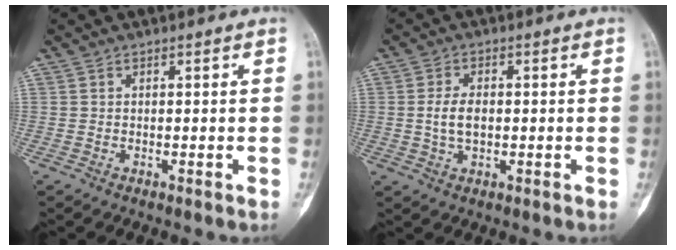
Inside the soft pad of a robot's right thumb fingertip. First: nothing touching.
{"total": 4.5, "force": [-0.1, 2.6, 3.7], "torque": [-0.073, 0.003, -0.002]}